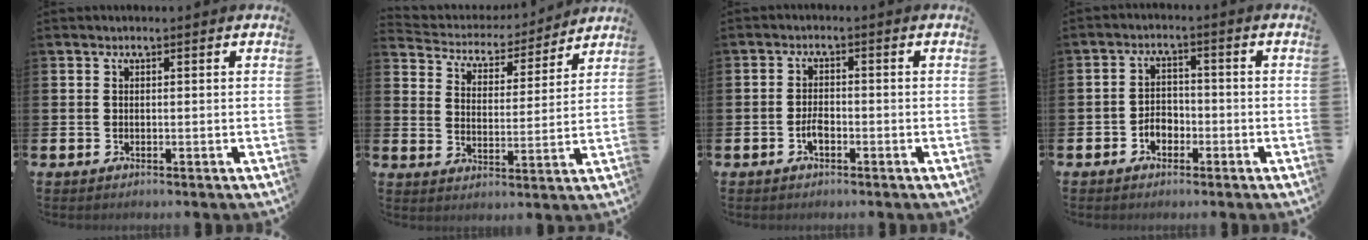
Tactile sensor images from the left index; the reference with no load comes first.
{"total": 4.7, "force": [4.5, 1.6, 0.1], "torque": [-0.032, -0.042, 0.070]}
{"total": 2.1, "force": [-1.0, 1.0, 1.5], "torque": [-0.023, 0.000, -0.020]}
{"total": 2.8, "force": [-1.6, 2.0, 1.2], "torque": [-0.019, 0.004, -0.036]}